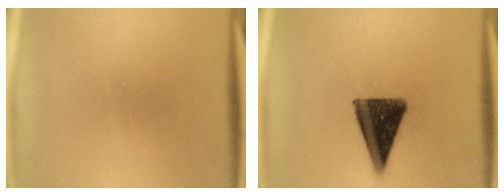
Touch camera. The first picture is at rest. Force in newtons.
{"total": 12.2}